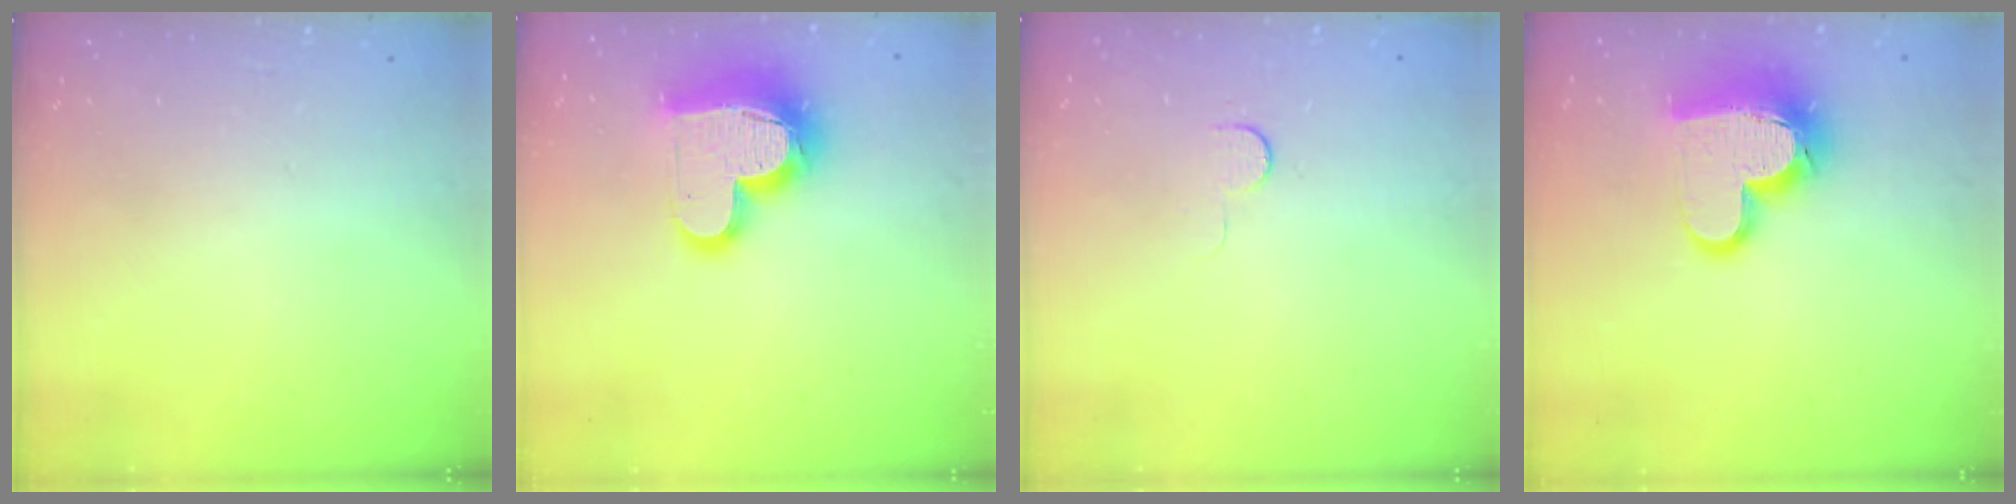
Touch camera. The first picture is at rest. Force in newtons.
{"total": 16.6, "press": 16.5, "slide": 1.5}
{"total": 5.3, "press": 5.3, "slide": 0.5}
{"total": 15.3, "press": 15.2, "slide": 1.0}